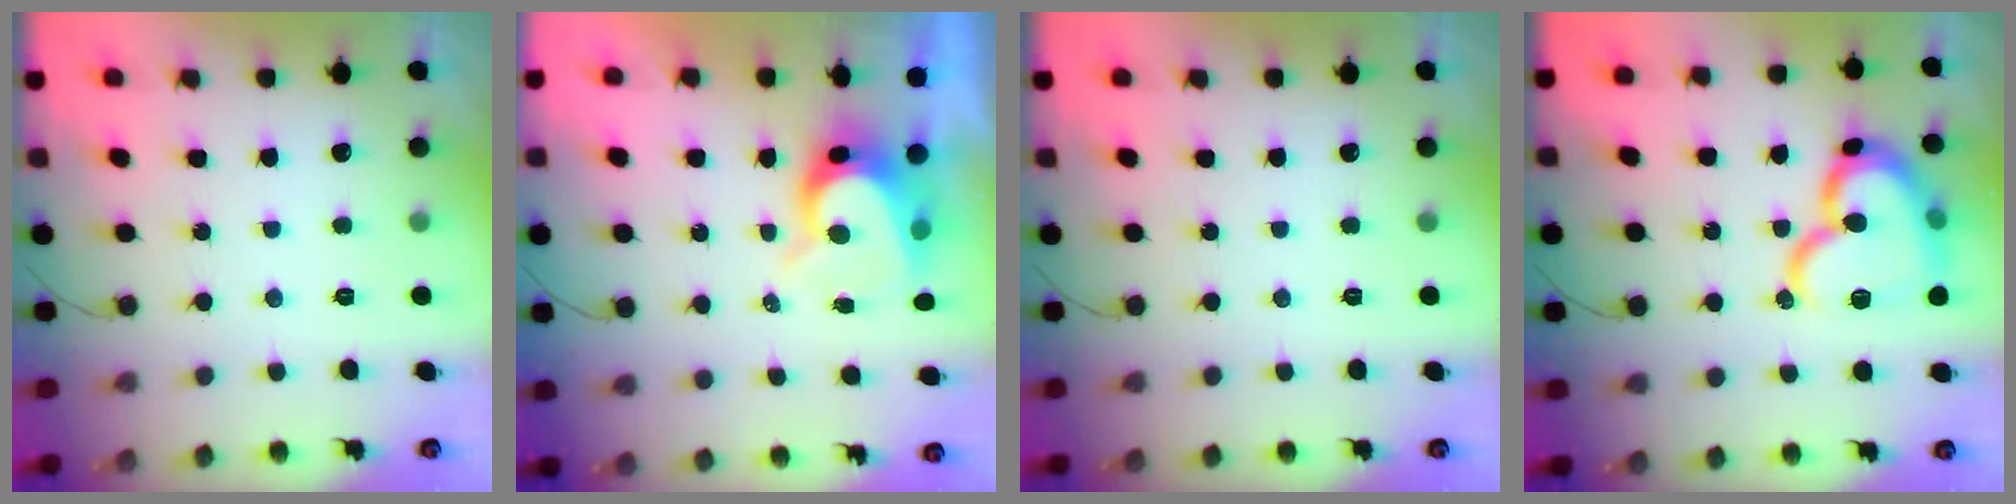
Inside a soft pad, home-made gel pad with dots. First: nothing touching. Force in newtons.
{"total": 9.0, "press": 9.0, "slide": 0.7}
{"total": 0.0}
{"total": 19.9, "press": 19.8, "slide": 2.2}